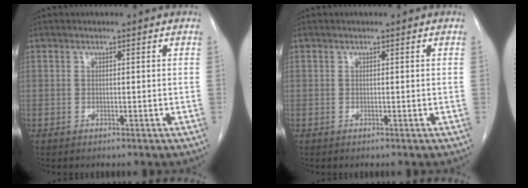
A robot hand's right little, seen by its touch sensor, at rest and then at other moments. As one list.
[{"total": 0.0}]